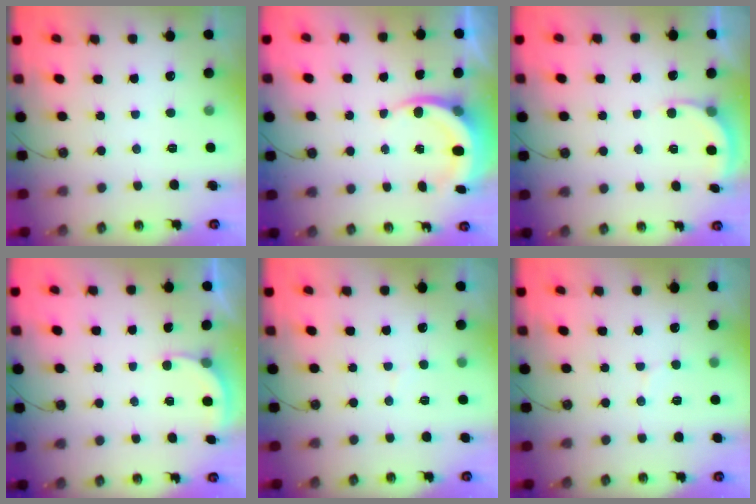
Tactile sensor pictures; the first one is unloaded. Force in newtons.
{"total": 6.2, "press": 6.0, "slide": 1.3}
{"total": 2.4, "press": 2.2, "slide": 0.9}
{"total": 2.6, "press": 2.6, "slide": 0.2}
{"total": 5.0, "press": 5.0, "slide": 0.3}
{"total": 5.3, "press": 5.3, "slide": 0.9}